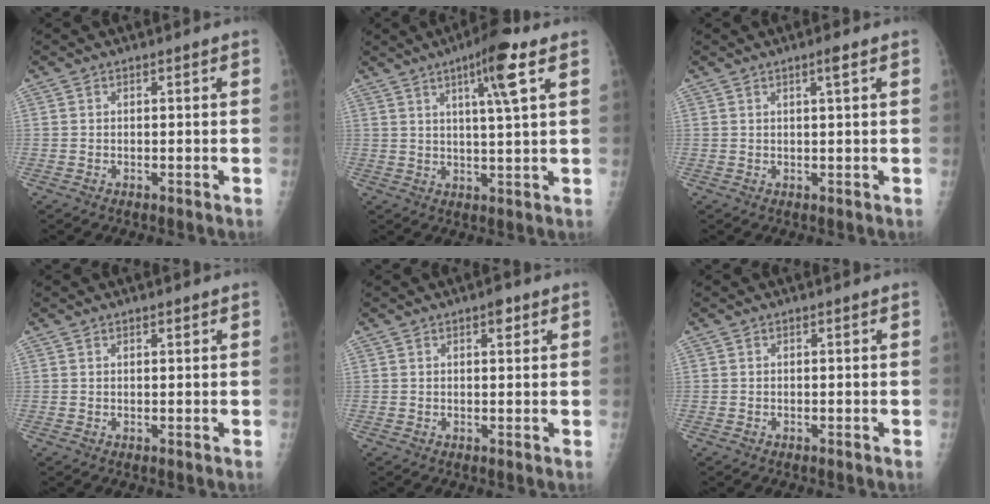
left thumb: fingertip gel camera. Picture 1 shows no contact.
{"total": 8.7, "force": [4.3, 0.7, 7.6], "torque": [-0.123, -0.018, 0.066]}
{"total": 1.8, "force": [0.9, -0.1, 1.6], "torque": [-0.027, -0.003, 0.015]}
{"total": 0.9, "force": [0.6, 0.3, 0.5], "torque": [-0.007, -0.002, 0.010]}
{"total": 2.2, "force": [1.2, 0.9, 1.5], "torque": [-0.014, -0.003, 0.015]}
{"total": 0.0}